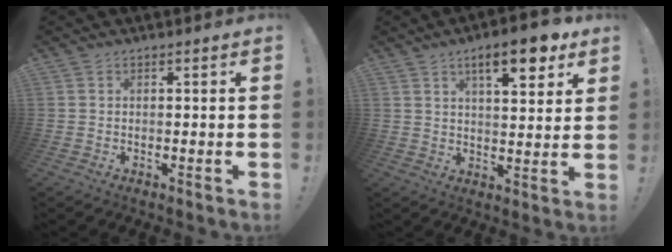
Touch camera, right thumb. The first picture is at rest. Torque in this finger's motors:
{"motor_torque": [-0.65, 1.75, 1.01, 0.78, 0.04]}